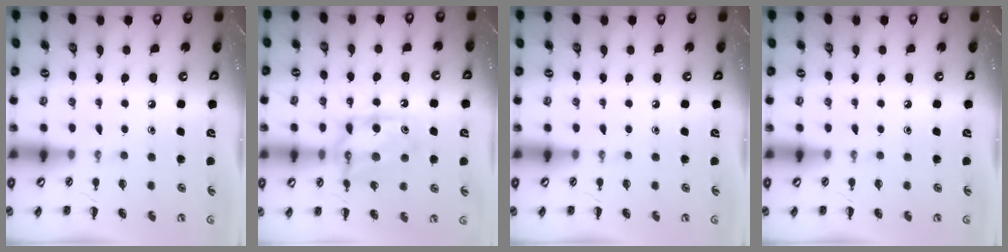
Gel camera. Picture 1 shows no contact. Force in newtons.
{"total": 11.5, "press": 11.5, "slide": 0.5}
{"total": 0.0}
{"total": 0.0}